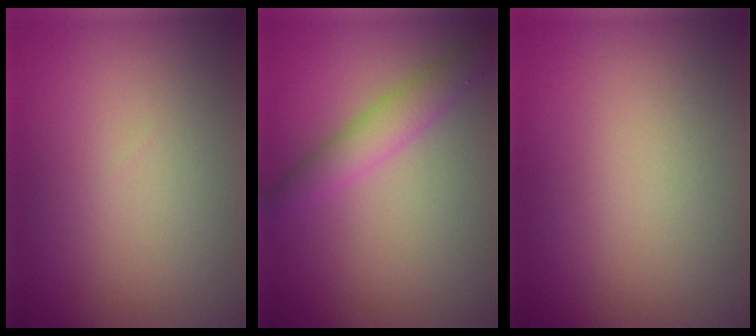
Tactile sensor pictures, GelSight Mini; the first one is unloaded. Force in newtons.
{"total": 2.9, "press": 2.9, "slide": 0.1}
{"total": 0.0}